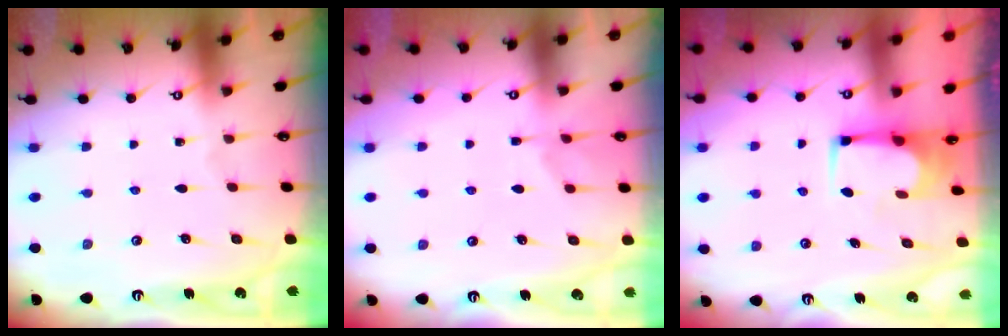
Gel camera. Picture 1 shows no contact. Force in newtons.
{"total": 1.2, "press": 0.6, "slide": 1.1}
{"total": 2.1, "press": 2.1, "slide": 0.1}